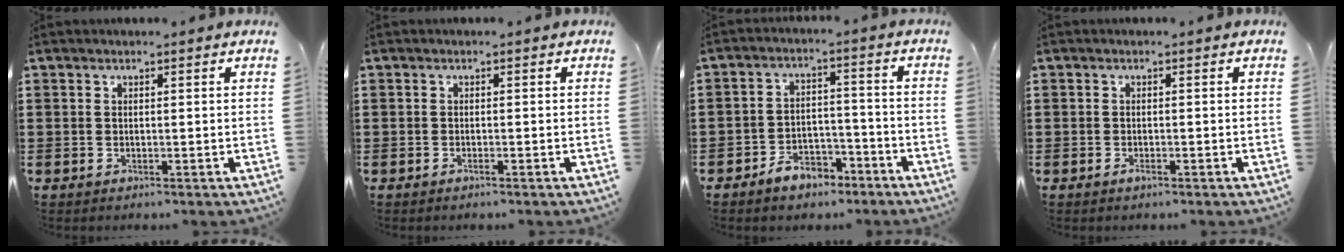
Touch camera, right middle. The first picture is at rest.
{"total": 0.5, "force": [-0.3, 0.0, 0.4], "torque": [-0.009, -0.004, -0.005]}
{"total": 5.2, "force": [-4.4, 2.3, 1.4], "torque": [-0.022, 0.017, -0.086]}
{"total": 1.1, "force": [-0.8, 0.4, 0.5], "torque": [-0.013, -0.005, -0.015]}